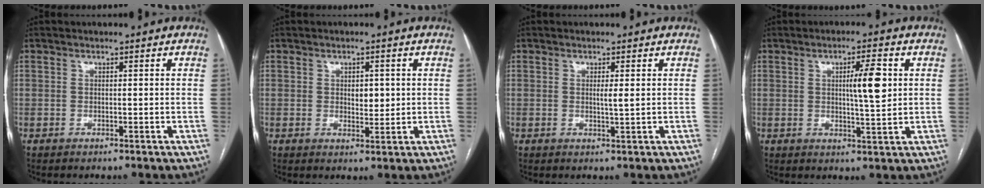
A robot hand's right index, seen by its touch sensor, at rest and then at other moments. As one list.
[{"total": 3.0, "force": [0.5, 1.6, 2.5], "torque": [-0.033, -0.003, 0.010]}, {"total": 1.5, "force": [0.3, -0.1, 1.5], "torque": [-0.029, -0.002, 0.004]}, {"total": 6.3, "force": [1.3, 0.8, 6.1], "torque": [-0.098, 0.003, 0.022]}]